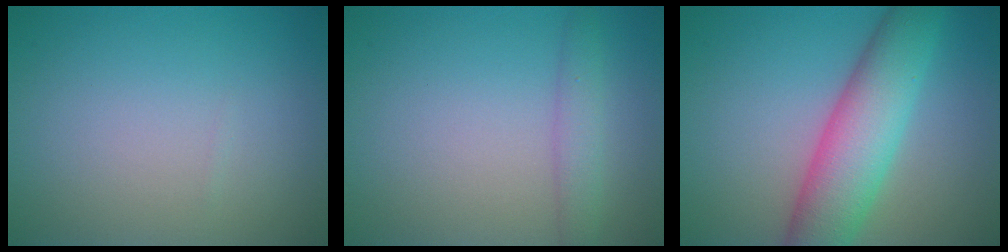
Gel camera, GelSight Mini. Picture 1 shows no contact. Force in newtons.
{"total": 2.0, "press": 2.0, "slide": 0.0}
{"total": 7.6, "press": 7.6, "slide": 0.1}